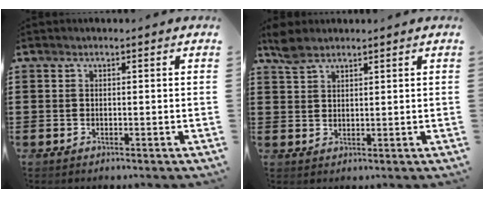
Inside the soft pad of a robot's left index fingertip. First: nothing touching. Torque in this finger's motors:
{"motor_torque": [0.64, -0.29, 0.03, 0.06]}